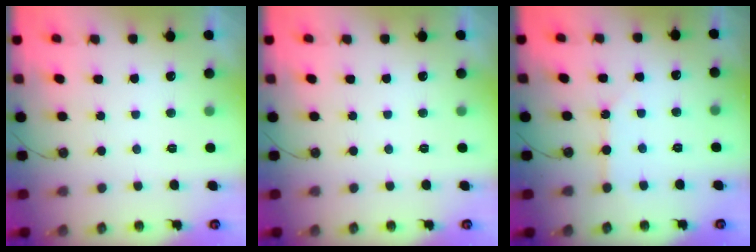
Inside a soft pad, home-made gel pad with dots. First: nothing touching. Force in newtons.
{"total": 0.0}
{"total": 2.7, "press": 2.7, "slide": 0.2}